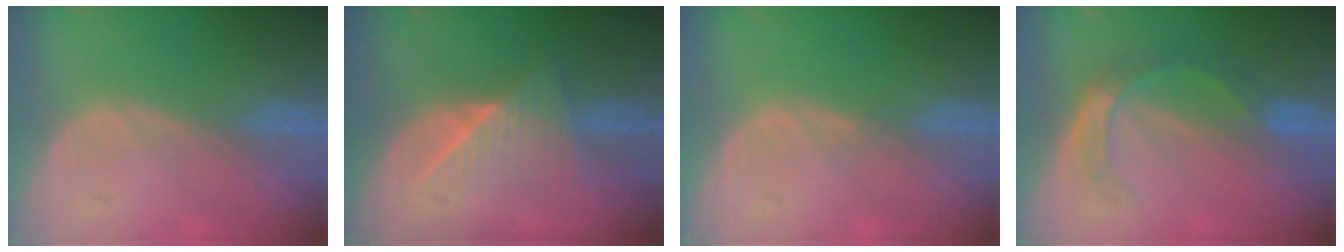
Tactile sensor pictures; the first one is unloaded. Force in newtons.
{"total": 6.5, "press": 6.0, "slide": 2.3}
{"total": 0.5, "press": 0.5, "slide": 0.1}
{"total": 5.4, "press": 4.7, "slide": 2.5}